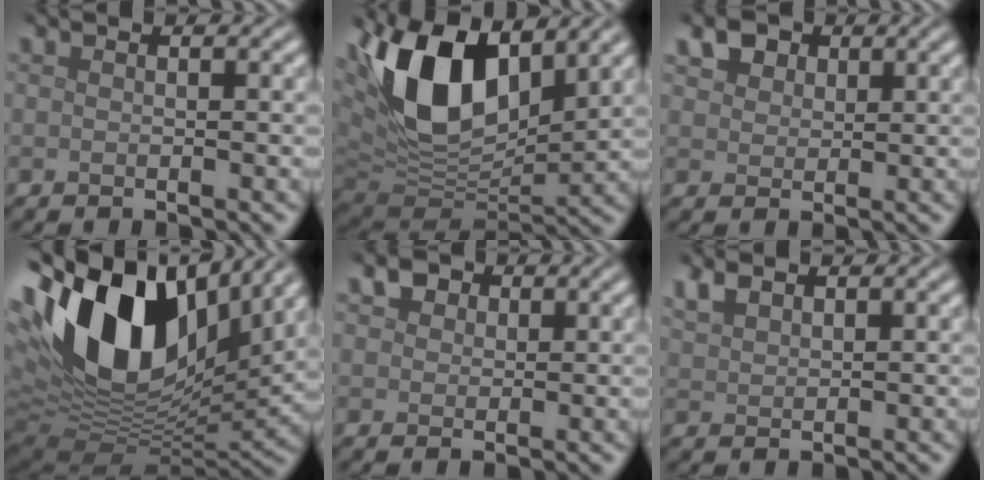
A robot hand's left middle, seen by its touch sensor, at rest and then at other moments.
{"total": 13.0, "force": [5.3, 7.1, 9.5], "torque": [-0.194, 0.010, 0.094]}
{"total": 4.2, "force": [2.6, 2.7, 1.9], "torque": [-0.048, 0.004, 0.041]}
{"total": 17.6, "force": [6.1, 10.1, 13.1], "torque": [-0.265, 0.015, 0.100]}
{"total": 2.3, "force": [1.2, 1.7, 1.0], "torque": [-0.022, 0.003, 0.014]}
{"total": 2.0, "force": [1.5, 1.1, 0.9], "torque": [-0.025, 0.005, 0.033]}